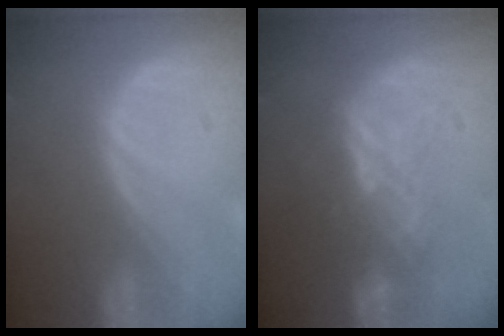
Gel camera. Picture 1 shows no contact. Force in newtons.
{"total": 6.6, "press": 5.9, "slide": 2.9}